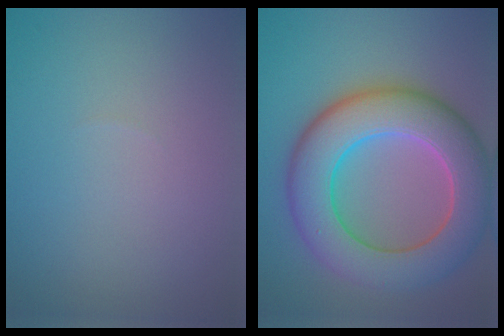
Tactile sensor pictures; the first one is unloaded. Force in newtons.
{"total": 10.3, "press": 10.3, "slide": 0.7}